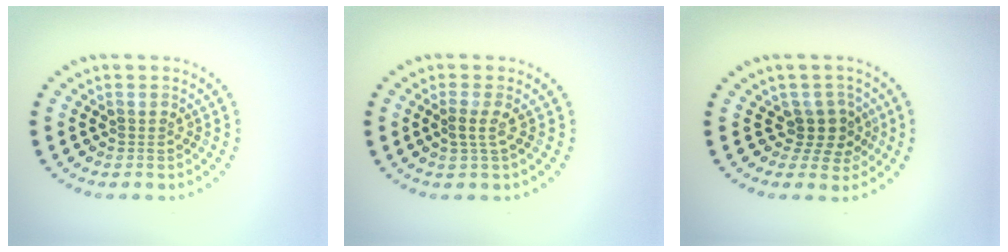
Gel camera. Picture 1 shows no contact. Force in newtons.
{"total": 1.5, "press": 1.1, "slide": 1.0}
{"total": 2.6, "press": 1.9, "slide": 1.7}